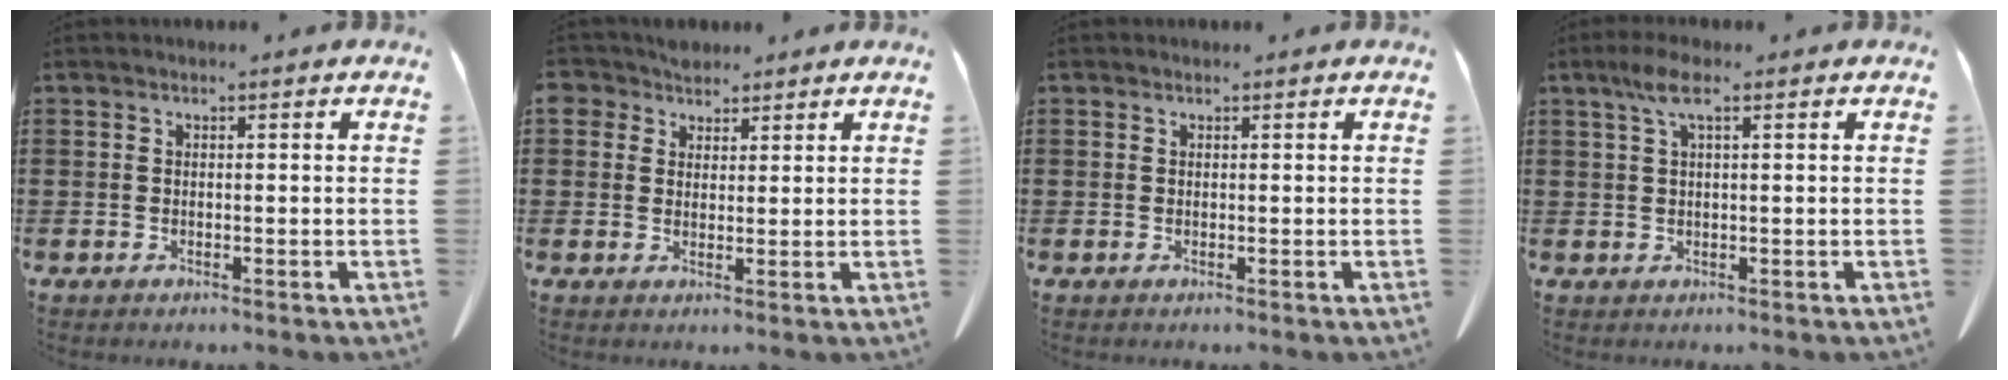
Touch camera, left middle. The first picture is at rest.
{"total": 3.5, "force": [2.4, 2.4, 0.5], "torque": [-0.026, 0.010, 0.045]}
{"total": 0.0}
{"total": 3.9, "force": [1.7, 0.8, 3.4], "torque": [-0.072, 0.006, 0.029]}